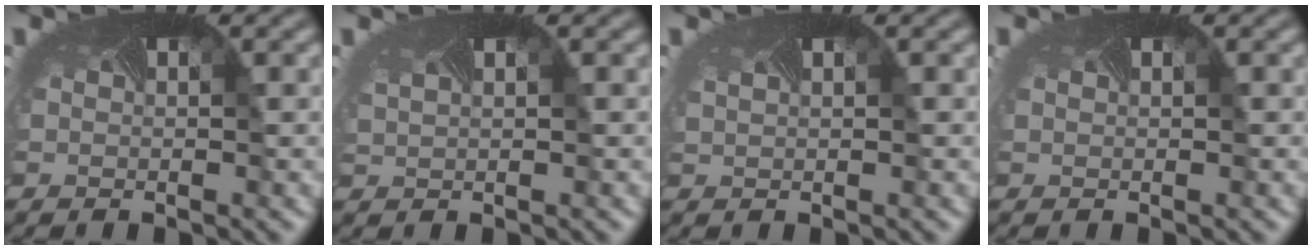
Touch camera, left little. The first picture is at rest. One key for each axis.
{"total": 1.4, "fx": 1.0, "fy": 0.7, "fz": 0.5, "tx": -0.032, "ty": 0.003, "tz": 0.025}
{"total": 1.2, "fx": 0.7, "fy": 0.7, "fz": 0.6, "tx": -0.018, "ty": 0.005, "tz": 0.012}
{"total": 0.8, "fx": 0.3, "fy": 0.5, "fz": 0.6, "tx": -0.016, "ty": 0.005, "tz": 0.006}